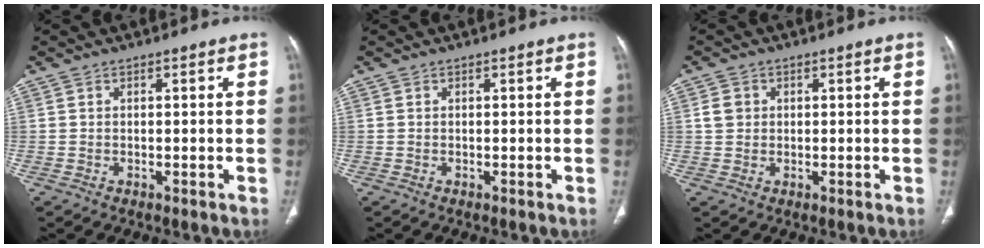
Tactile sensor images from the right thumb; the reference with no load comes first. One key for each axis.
{"total": 0.0}
{"total": 2.7, "fx": 0.5, "fy": 2.4, "fz": 1.1, "tx": -0.010, "ty": 0.004, "tz": 0.011}